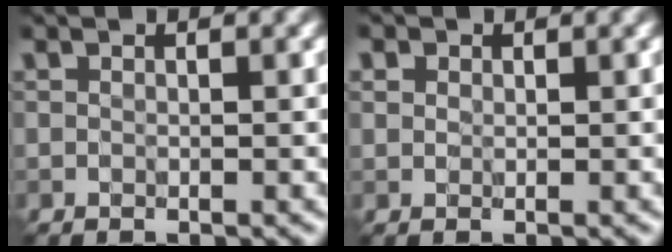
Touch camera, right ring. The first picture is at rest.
{"total": 0.7, "force": [0.4, 0.5, -0.2], "torque": [0.014, 0.002, 0.005]}